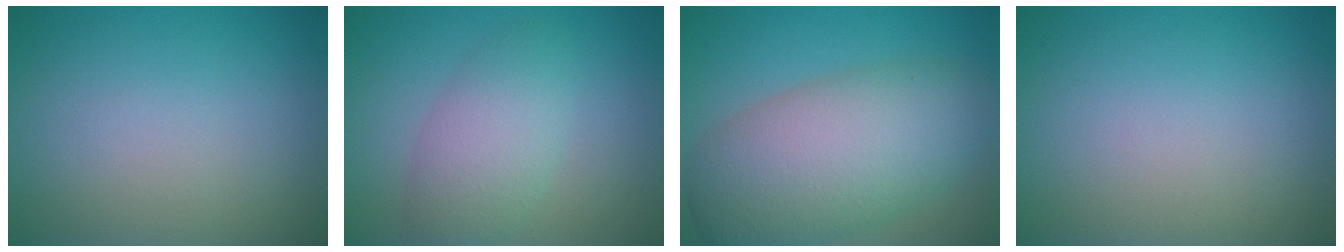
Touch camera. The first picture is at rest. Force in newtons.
{"total": 4.2, "press": 4.2, "slide": 0.1}
{"total": 9.6, "press": 9.6, "slide": 0.3}
{"total": 0.0}